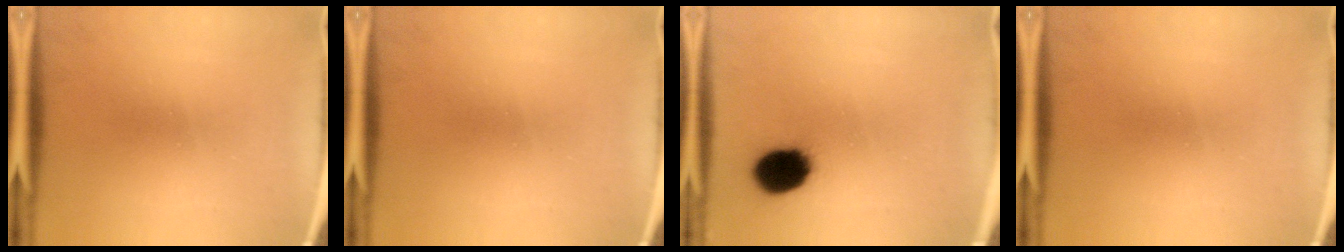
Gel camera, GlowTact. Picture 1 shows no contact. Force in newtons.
{"total": 0.0}
{"total": 11.8}
{"total": 0.0}